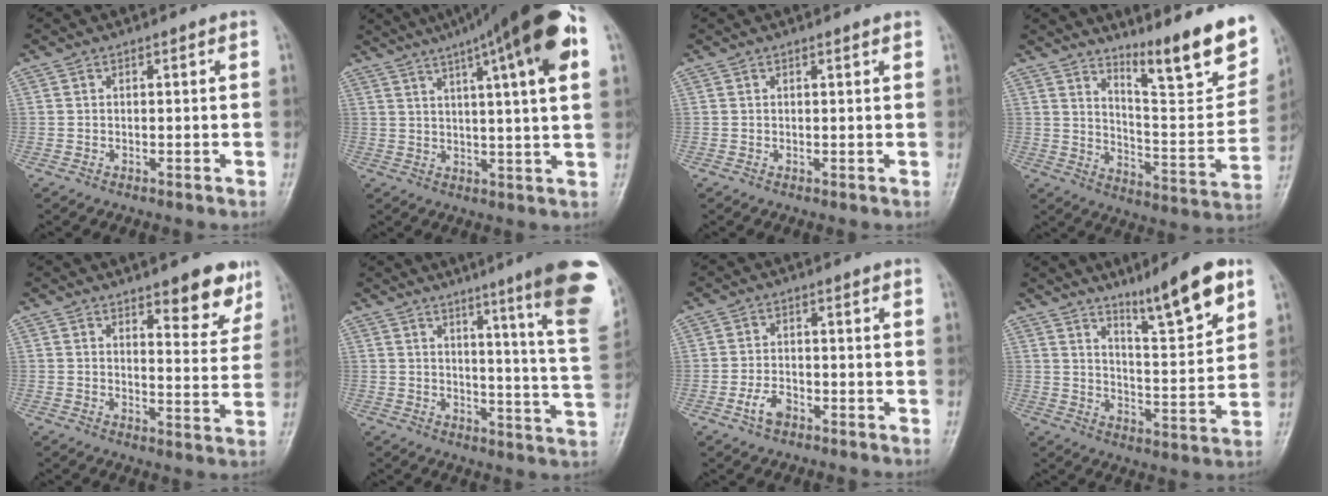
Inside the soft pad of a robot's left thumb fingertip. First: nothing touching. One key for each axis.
{"total": 20.9, "fx": 10.5, "fy": 2.9, "fz": 17.8, "tx": -0.266, "ty": 0.006, "tz": 0.144}
{"total": 0.8, "fx": 0.7, "fy": 0.0, "fz": 0.4, "tx": -0.006, "ty": -0.001, "tz": 0.010}
{"total": 17.7, "fx": 12.3, "fy": 3.6, "fz": 12.3, "tx": -0.132, "ty": -0.086, "tz": 0.196}
{"total": 8.7, "fx": 6.0, "fy": 3.2, "fz": 5.5, "tx": -0.037, "ty": -0.038, "tz": 0.079}
{"total": 19.3, "fx": 11.4, "fy": 0.6, "fz": 15.6, "tx": -0.180, "ty": -0.069, "tz": 0.134}
{"total": 3.6, "fx": -1.9, "fy": 2.1, "fz": 2.2, "tx": -0.042, "ty": 0.012, "tz": -0.035}
{"total": 12.0, "fx": 8.1, "fy": 1.9, "fz": 8.6, "tx": -0.121, "ty": -0.055, "tz": 0.135}